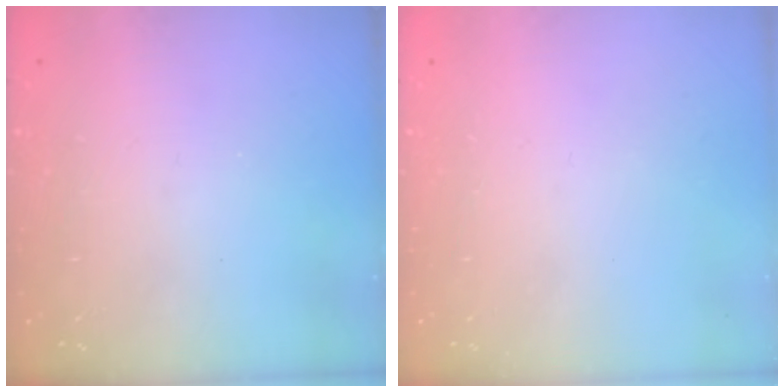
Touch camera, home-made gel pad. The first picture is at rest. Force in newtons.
{"total": 0.0}